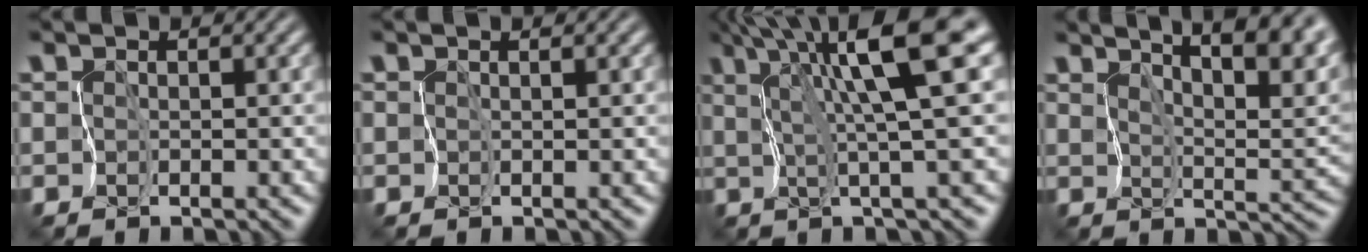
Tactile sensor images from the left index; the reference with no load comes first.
{"total": 0.0}
{"total": 8.8, "force": [3.7, 0.7, 8.0], "torque": [-0.120, 0.014, 0.061]}
{"total": 10.7, "force": [7.3, 3.1, 7.1], "torque": [-0.102, 0.020, 0.096]}